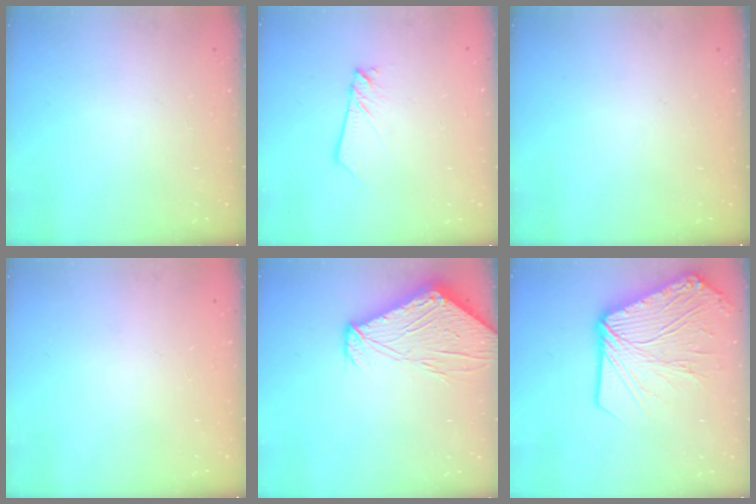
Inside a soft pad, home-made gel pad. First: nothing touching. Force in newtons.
{"total": 2.7, "press": 2.6, "slide": 0.3}
{"total": 0.0}
{"total": 0.0}
{"total": 12.8, "press": 12.7, "slide": 1.6}
{"total": 21.3, "press": 21.2, "slide": 2.4}